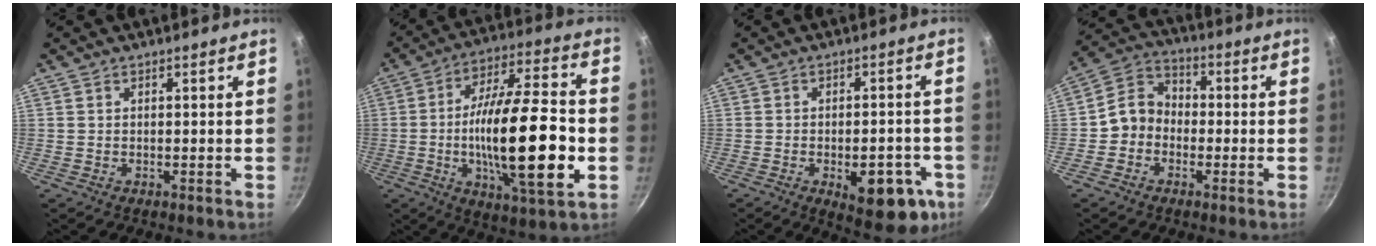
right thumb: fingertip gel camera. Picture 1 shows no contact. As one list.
[{"total": 23.7, "force": [-3.9, 7.0, 22.3], "torque": [-0.365, 0.023, -0.067]}, {"total": 13.6, "force": [-4.9, 6.5, 10.9], "torque": [-0.102, 0.012, -0.054]}, {"total": 7.4, "force": [-1.7, 6.3, 3.4], "torque": [-0.033, 0.030, -0.052]}]